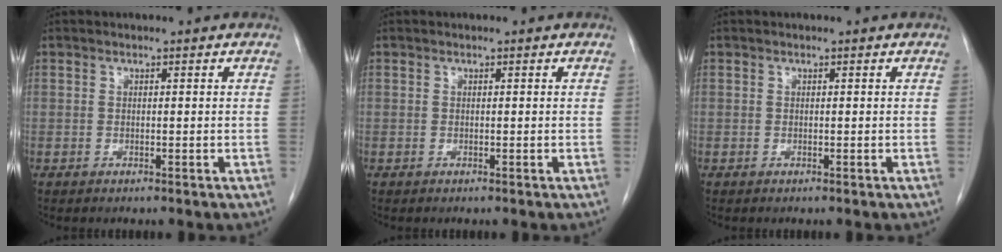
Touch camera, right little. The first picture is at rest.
{"total": 0.0}
{"total": 0.0}